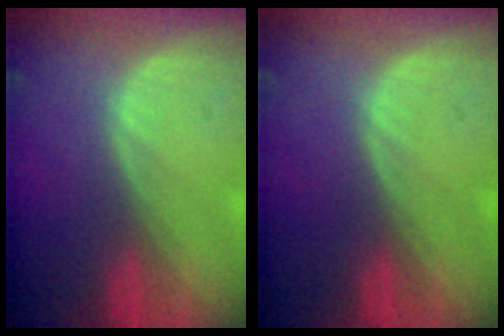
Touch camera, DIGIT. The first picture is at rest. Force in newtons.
{"total": 0.0}